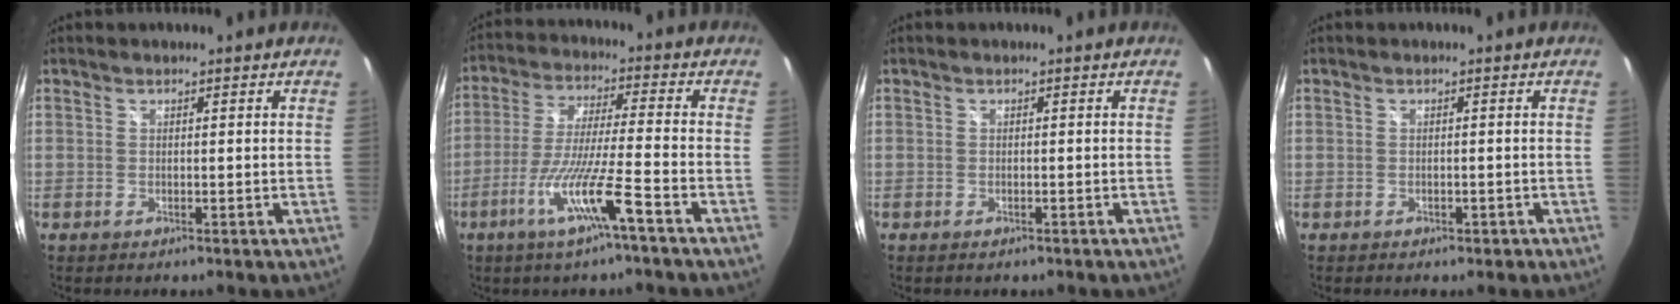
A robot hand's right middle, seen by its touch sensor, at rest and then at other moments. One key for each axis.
{"total": 11.3, "fx": -5.9, "fy": -0.8, "fz": 9.6, "tx": -0.193, "ty": -0.012, "tz": -0.110}
{"total": 1.1, "fx": -0.7, "fy": 0.5, "fz": 0.6, "tx": -0.010, "ty": -0.003, "tz": -0.006}
{"total": 1.5, "fx": -0.8, "fy": 1.0, "fz": 0.7, "tx": -0.012, "ty": -0.004, "tz": -0.006}